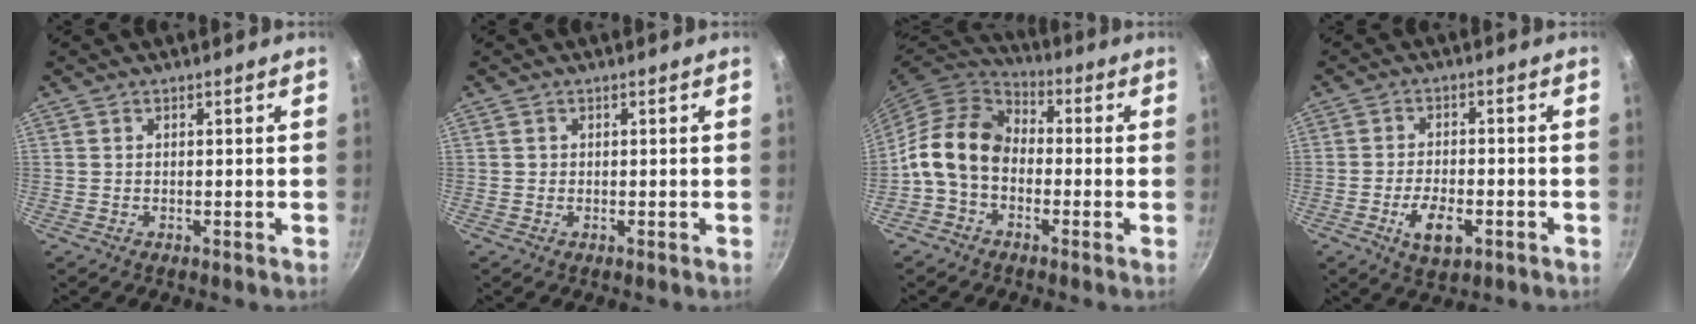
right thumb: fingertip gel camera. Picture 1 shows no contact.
{"total": 0.7, "force": [0.2, 0.6, 0.1], "torque": [0.001, 0.003, 0.002]}
{"total": 12.1, "force": [-1.6, 9.0, 7.9], "torque": [-0.115, 0.035, -0.052]}
{"total": 7.1, "force": [-2.9, 3.4, 5.5], "torque": [-0.090, 0.011, -0.045]}